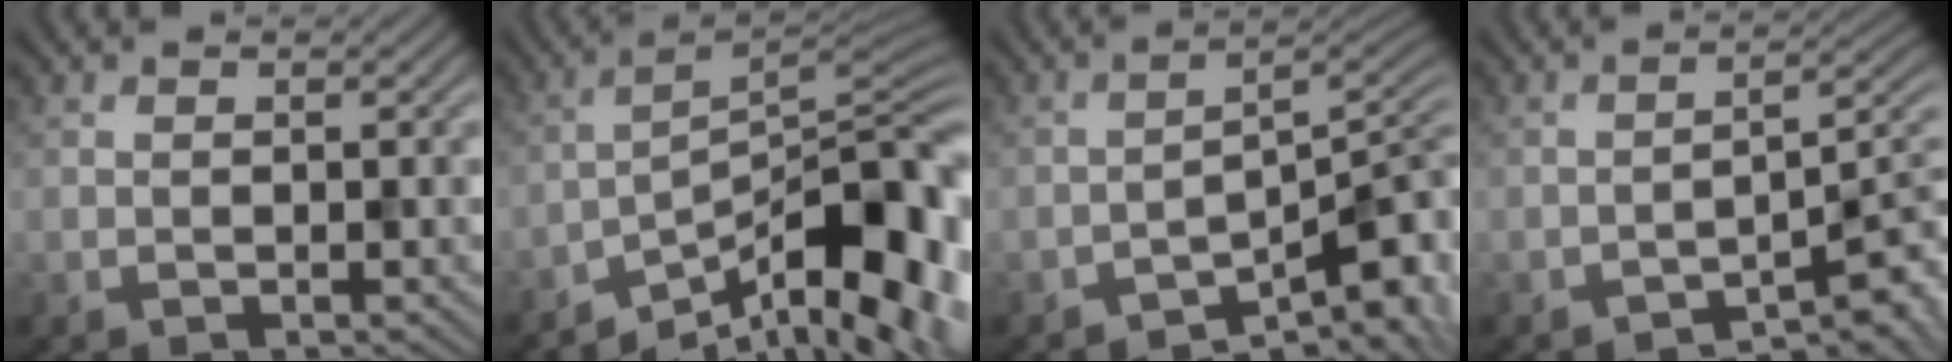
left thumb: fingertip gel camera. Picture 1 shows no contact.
{"total": 13.4, "force": [-8.2, 3.8, 9.8], "torque": [-0.166, -0.009, -0.136]}
{"total": 7.6, "force": [-5.0, 2.0, 5.4], "torque": [-0.066, 0.003, -0.080]}
{"total": 4.9, "force": [-3.4, 1.2, 3.3], "torque": [-0.044, 0.003, -0.058]}